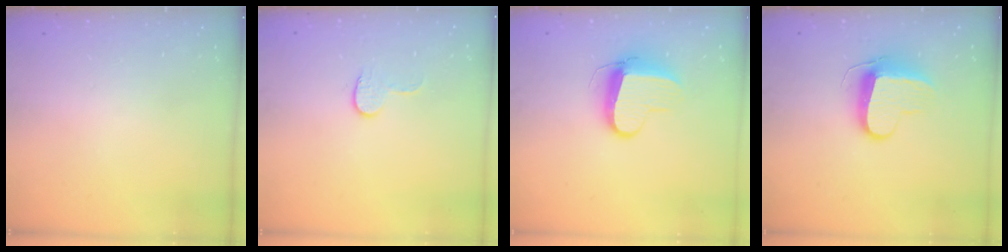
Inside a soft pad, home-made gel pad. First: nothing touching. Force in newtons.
{"total": 5.4, "press": 5.4, "slide": 0.5}
{"total": 9.6, "press": 9.5, "slide": 0.9}
{"total": 9.8, "press": 9.8, "slide": 0.1}